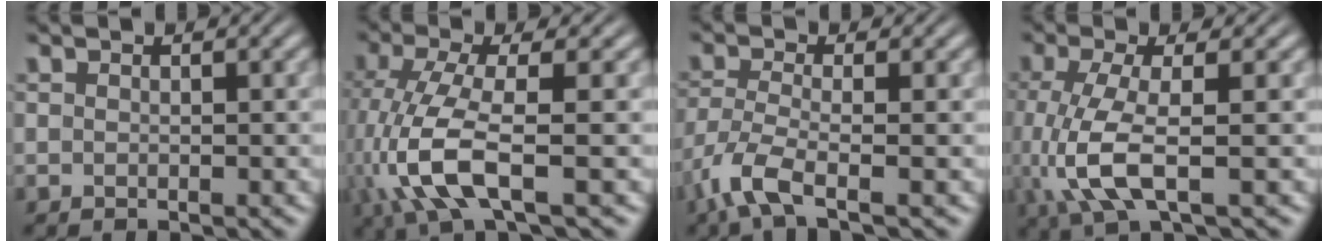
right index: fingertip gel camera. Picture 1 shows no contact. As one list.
[{"total": 7.3, "force": [-1.3, 3.3, 6.5], "torque": [-0.156, -0.027, -0.007]}, {"total": 4.0, "force": [-2.2, 1.5, 3.0], "torque": [-0.087, -0.035, -0.023]}, {"total": 6.0, "force": [-0.9, 2.5, 5.4], "torque": [-0.139, -0.024, 0.002]}]